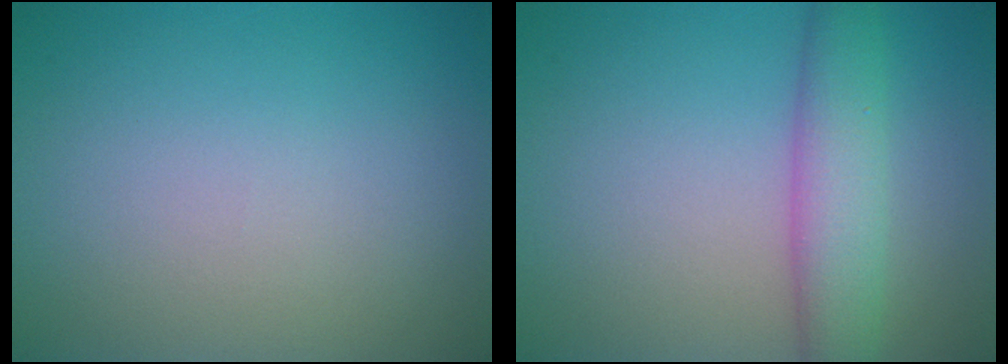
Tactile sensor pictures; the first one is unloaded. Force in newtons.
{"total": 4.6, "press": 4.6, "slide": 0.1}